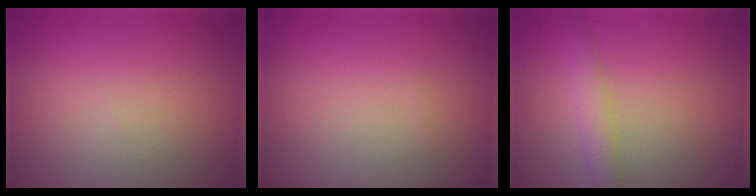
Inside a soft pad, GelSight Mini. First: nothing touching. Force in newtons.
{"total": 0.0}
{"total": 2.8, "press": 2.8, "slide": 0.1}